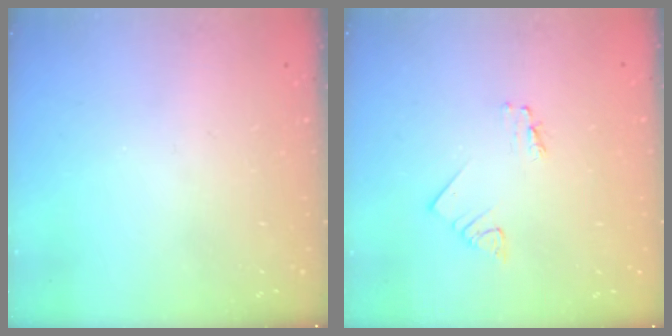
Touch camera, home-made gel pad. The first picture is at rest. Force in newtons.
{"total": 1.2, "press": 1.2, "slide": 0.1}